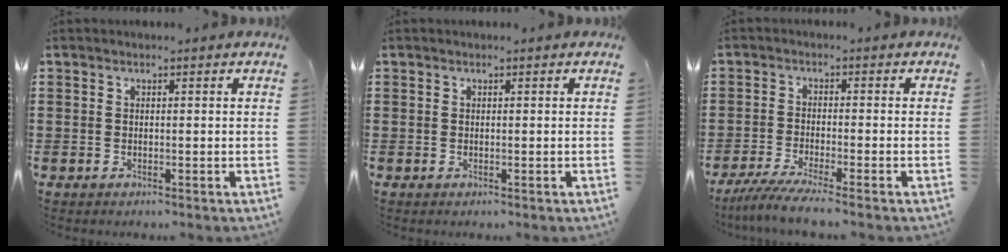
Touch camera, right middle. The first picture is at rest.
{"total": 0.0}
{"total": 4.0, "force": [-3.4, -0.4, 2.0], "torque": [-0.054, -0.018, -0.071]}